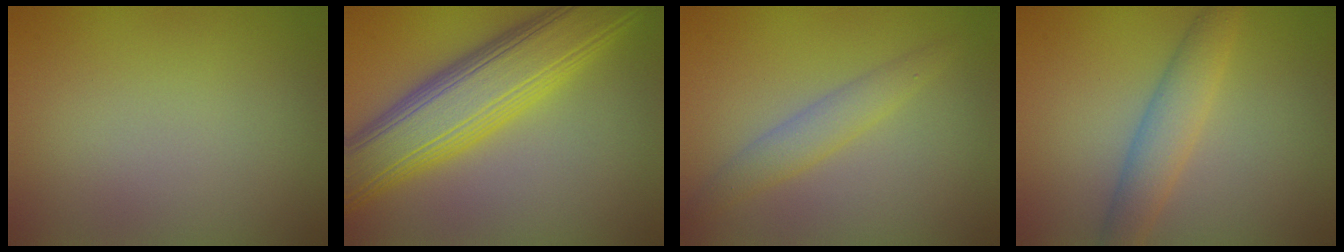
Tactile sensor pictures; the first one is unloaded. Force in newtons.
{"total": 10.1, "press": 10.1, "slide": 0.2}
{"total": 2.5, "press": 2.5, "slide": 0.2}
{"total": 3.6, "press": 3.6, "slide": 0.3}